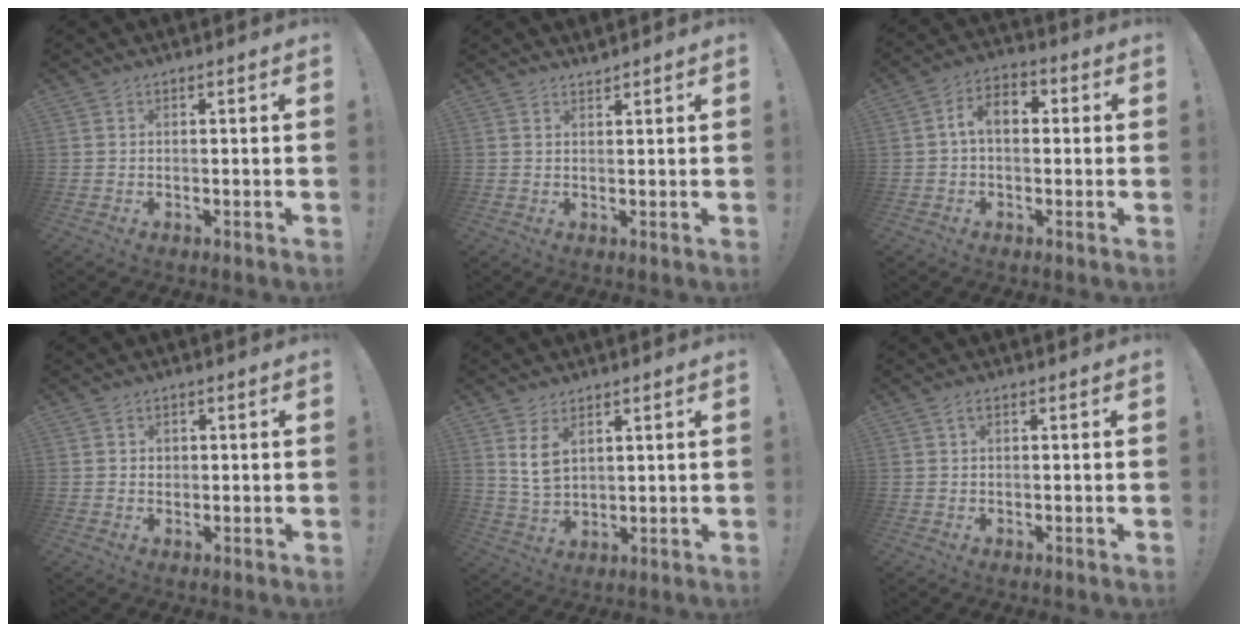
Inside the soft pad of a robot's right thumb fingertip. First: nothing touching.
{"total": 1.3, "force": [1.3, 0.0, -0.1], "torque": [0.002, -0.008, 0.025]}
{"total": 7.9, "force": [0.8, 4.8, 6.1], "torque": [-0.097, 0.013, 0.016]}
{"total": 1.3, "force": [0.4, 1.2, 0.4], "torque": [0.001, 0.000, 0.006]}
{"total": 7.0, "force": [3.7, 4.0, 4.3], "torque": [-0.066, -0.019, 0.068]}
{"total": 1.2, "force": [0.2, 0.4, 1.1], "torque": [-0.023, 0.002, 0.003]}